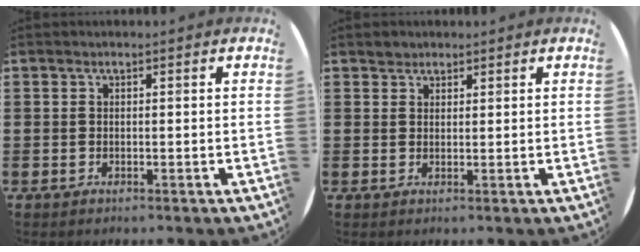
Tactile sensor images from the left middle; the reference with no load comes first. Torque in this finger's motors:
{"motor_torque": [0.18, -0.14, 0.00, 0.00]}